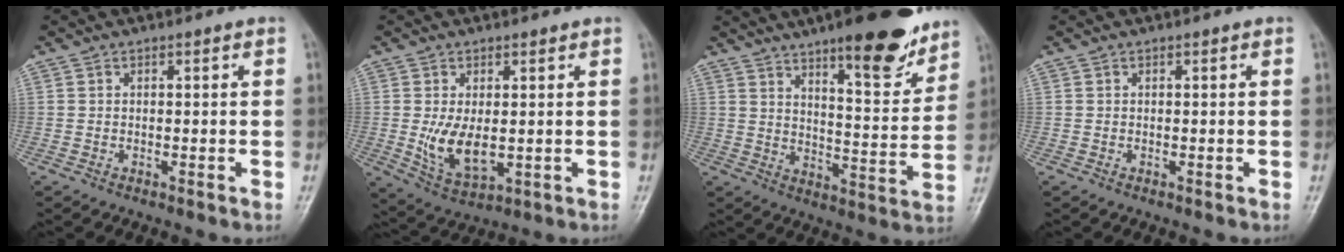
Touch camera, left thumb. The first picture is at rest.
{"total": 7.7, "force": [0.1, 4.3, 6.4], "torque": [-0.107, -0.020, 0.016]}
{"total": 17.2, "force": [11.9, 4.6, 11.6], "torque": [-0.130, -0.071, 0.178]}
{"total": 0.0}